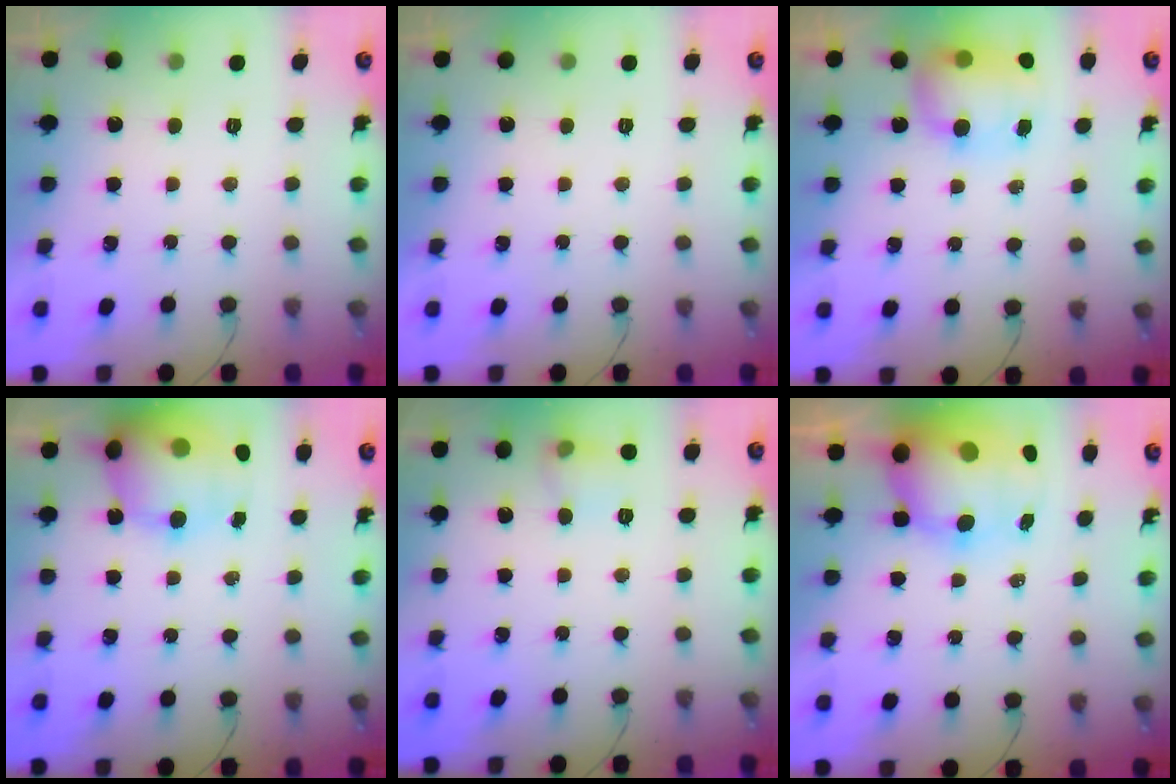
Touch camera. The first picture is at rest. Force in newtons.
{"total": 0.0}
{"total": 11.7, "press": 9.3, "slide": 7.1}
{"total": 18.0, "press": 17.5, "slide": 4.2}
{"total": 5.9, "press": 5.7, "slide": 1.4}
{"total": 11.8, "press": 11.4, "slide": 2.7}